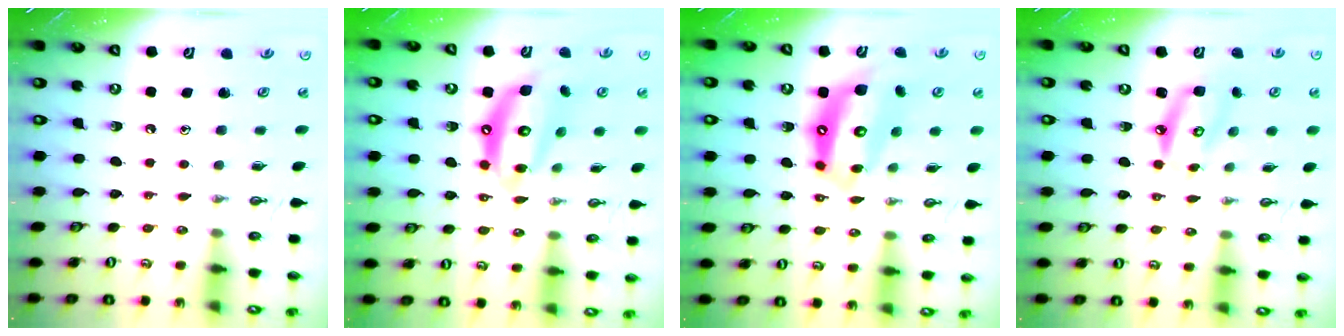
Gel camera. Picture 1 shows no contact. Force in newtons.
{"total": 13.6, "press": 13.5, "slide": 1.5}
{"total": 13.4, "press": 13.3, "slide": 1.1}
{"total": 8.9, "press": 8.8, "slide": 0.9}